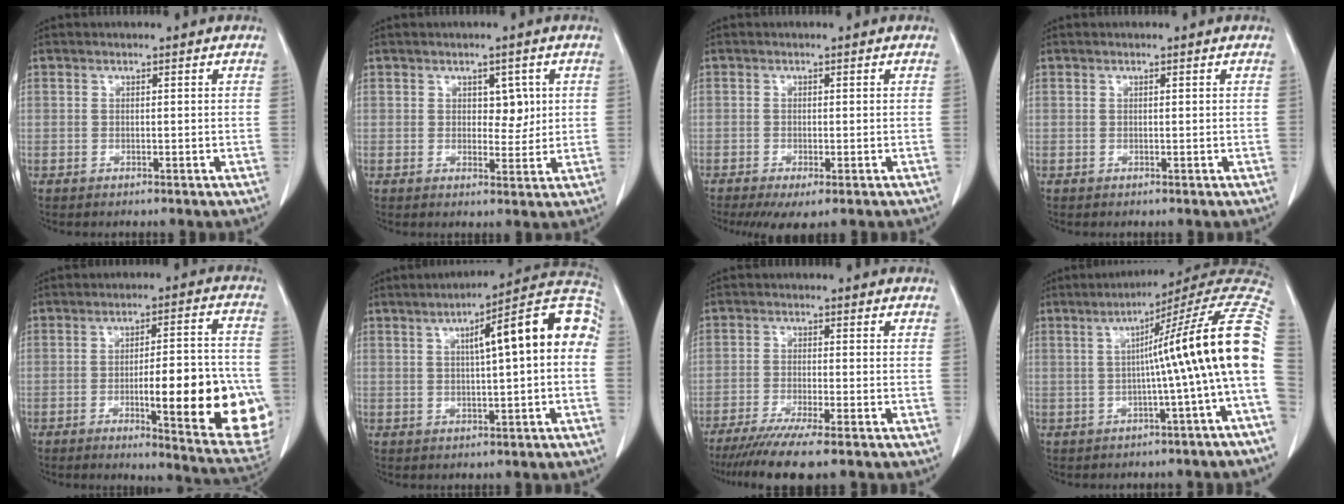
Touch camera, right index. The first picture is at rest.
{"total": 3.3, "force": [1.0, 2.0, 2.5], "torque": [-0.025, -0.002, 0.015]}
{"total": 4.1, "force": [-2.7, 1.0, 3.0], "torque": [-0.047, -0.014, -0.039]}
{"total": 0.0}
{"total": 19.5, "force": [-4.4, 3.0, 18.7], "torque": [-0.177, 0.011, -0.044]}
{"total": 13.3, "force": [2.1, 1.9, 13.0], "torque": [-0.175, 0.043, 0.022]}
{"total": 9.9, "force": [-7.9, 0.0, 6.1], "torque": [-0.088, -0.025, -0.124]}
{"total": 15.5, "force": [-0.7, -2.2, 15.4], "torque": [-0.188, 0.033, -0.021]}